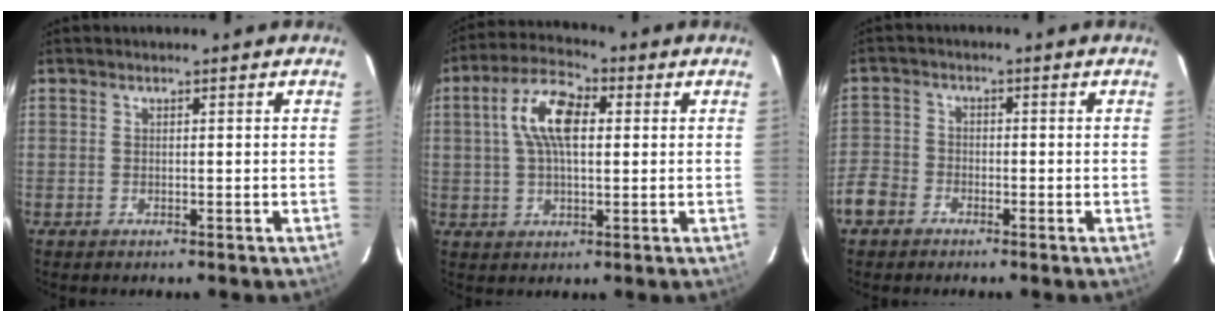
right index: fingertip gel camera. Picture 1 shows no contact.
{"total": 10.0, "force": [1.9, 4.5, 8.7], "torque": [-0.168, 0.024, 0.031]}
{"total": 6.6, "force": [-3.8, 5.1, 1.7], "torque": [-0.043, 0.019, -0.079]}